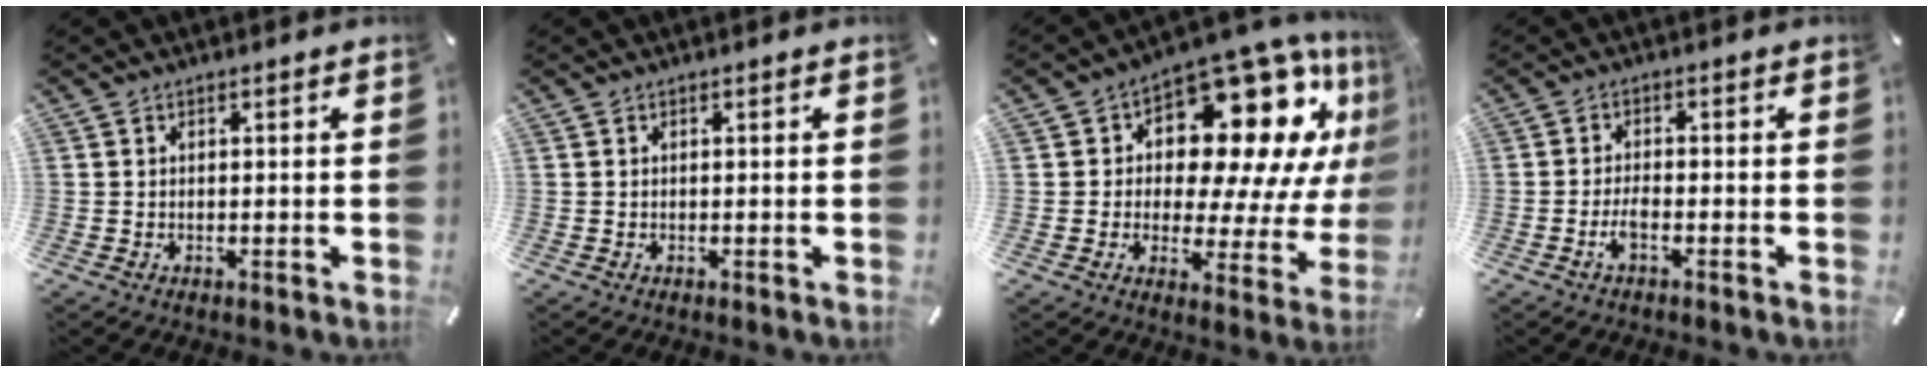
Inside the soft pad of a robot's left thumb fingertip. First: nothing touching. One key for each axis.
{"total": 0.0}
{"total": 19.3, "fx": 9.4, "fy": 10.2, "fz": 13.4, "tx": -0.175, "ty": -0.081, "tz": 0.150}
{"total": 3.5, "fx": -1.8, "fy": 1.2, "fz": 2.7, "tx": -0.065, "ty": 0.001, "tz": -0.038}